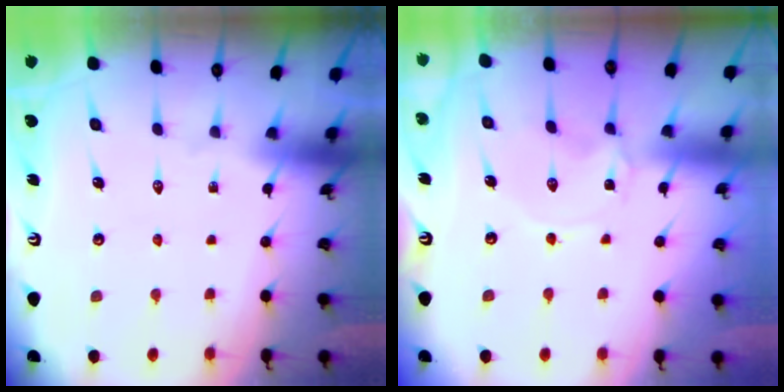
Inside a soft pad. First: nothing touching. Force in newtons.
{"total": 2.6, "press": 2.6, "slide": 0.4}